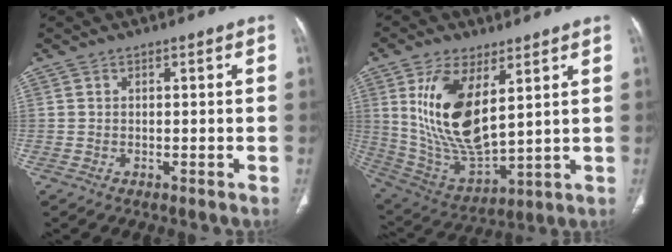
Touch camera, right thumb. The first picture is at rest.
{"total": 17.2, "force": [5.6, 8.0, 14.2], "torque": [-0.266, -0.028, 0.127]}